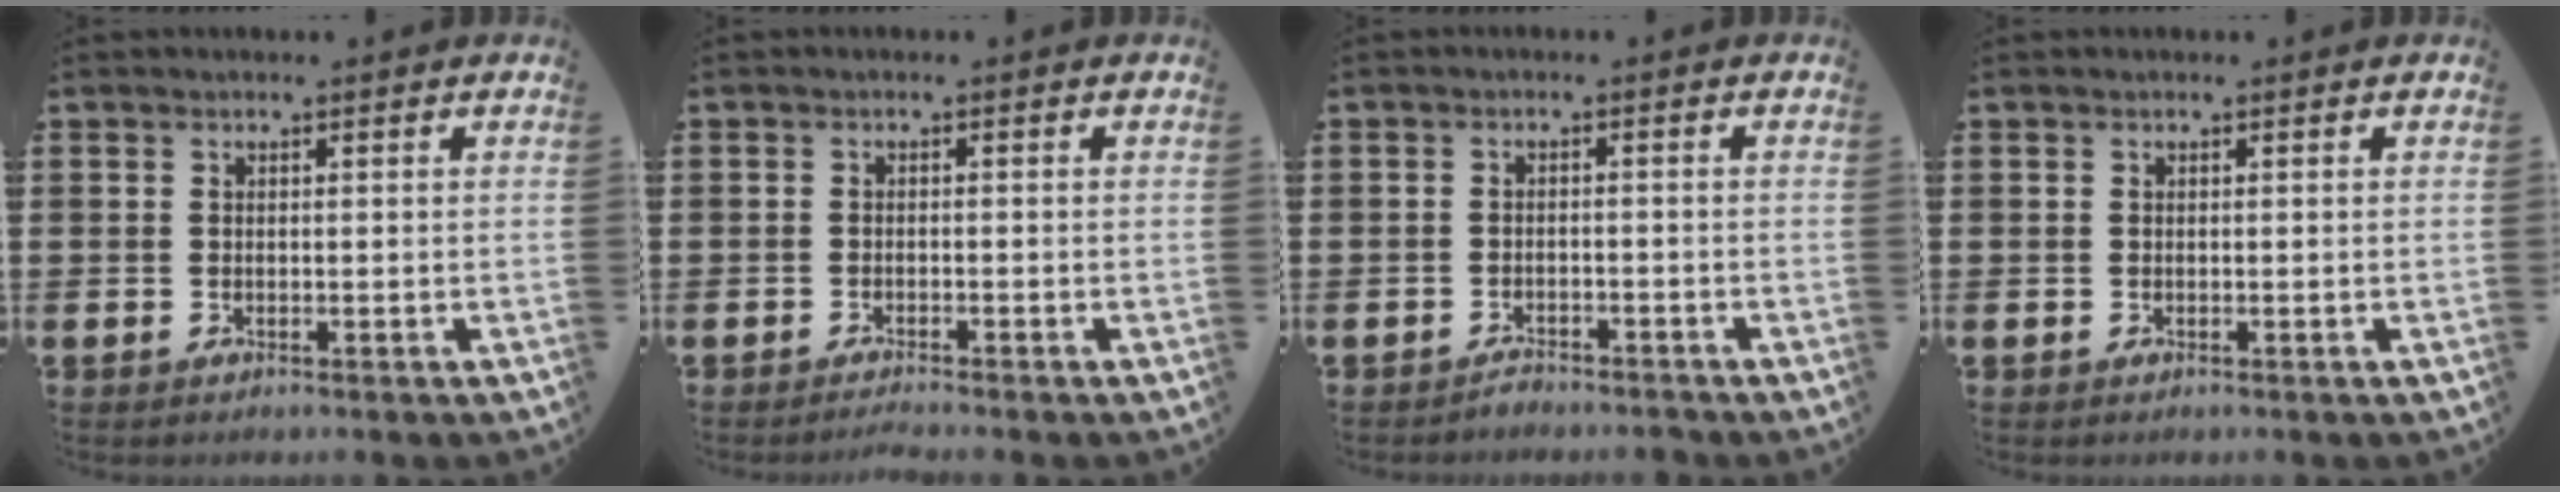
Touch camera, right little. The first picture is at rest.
{"total": 0.9, "force": [-0.9, -0.1, 0.3], "torque": [-0.006, -0.003, -0.017]}
{"total": 1.5, "force": [-1.5, 0.2, 0.0], "torque": [-0.004, 0.004, -0.032]}
{"total": 0.0}